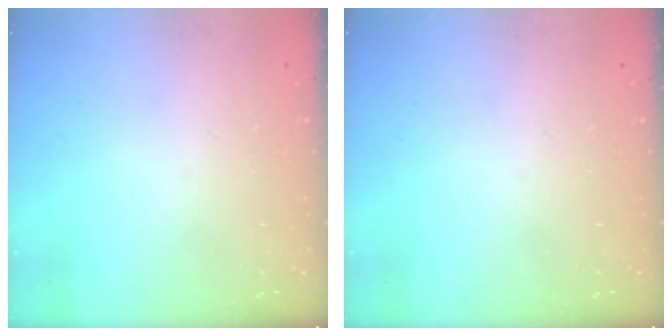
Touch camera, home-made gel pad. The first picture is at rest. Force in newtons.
{"total": 0.0}